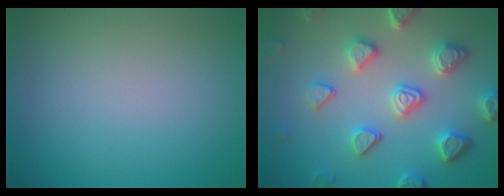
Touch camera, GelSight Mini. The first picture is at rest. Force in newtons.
{"total": 5.4, "press": 4.9, "slide": 2.3}